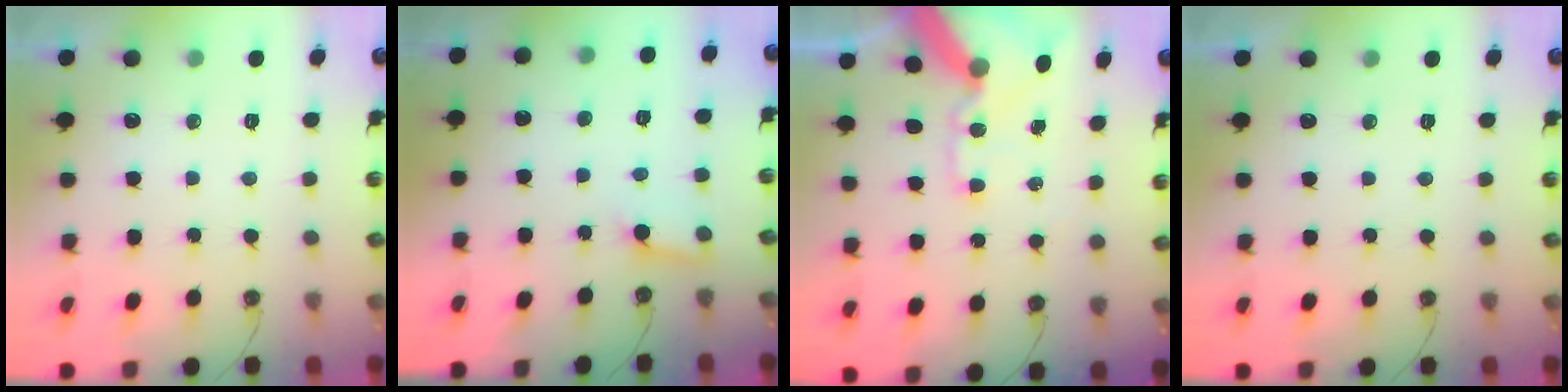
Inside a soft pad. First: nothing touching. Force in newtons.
{"total": 3.6, "press": 3.6, "slide": 0.3}
{"total": 15.4, "press": 15.2, "slide": 2.4}
{"total": 0.0}